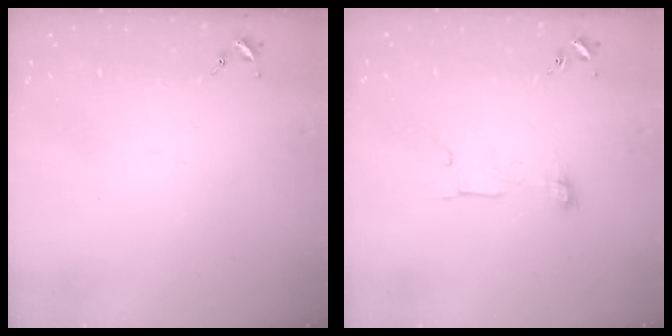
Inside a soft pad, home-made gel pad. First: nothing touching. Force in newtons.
{"total": 6.9, "press": 6.9, "slide": 0.5}